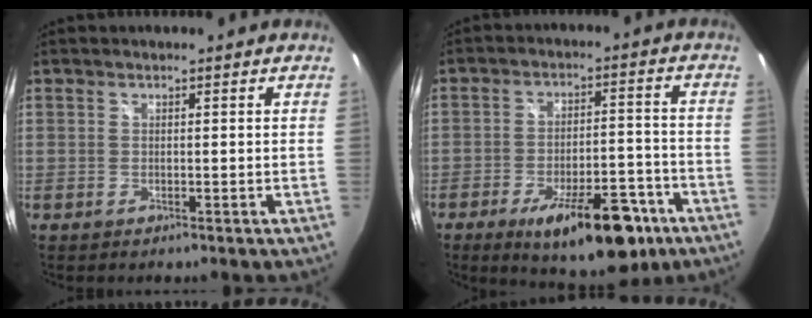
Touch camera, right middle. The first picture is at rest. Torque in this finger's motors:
{"motor_torque": [1.12, -1.02, 0.37, 0.07]}